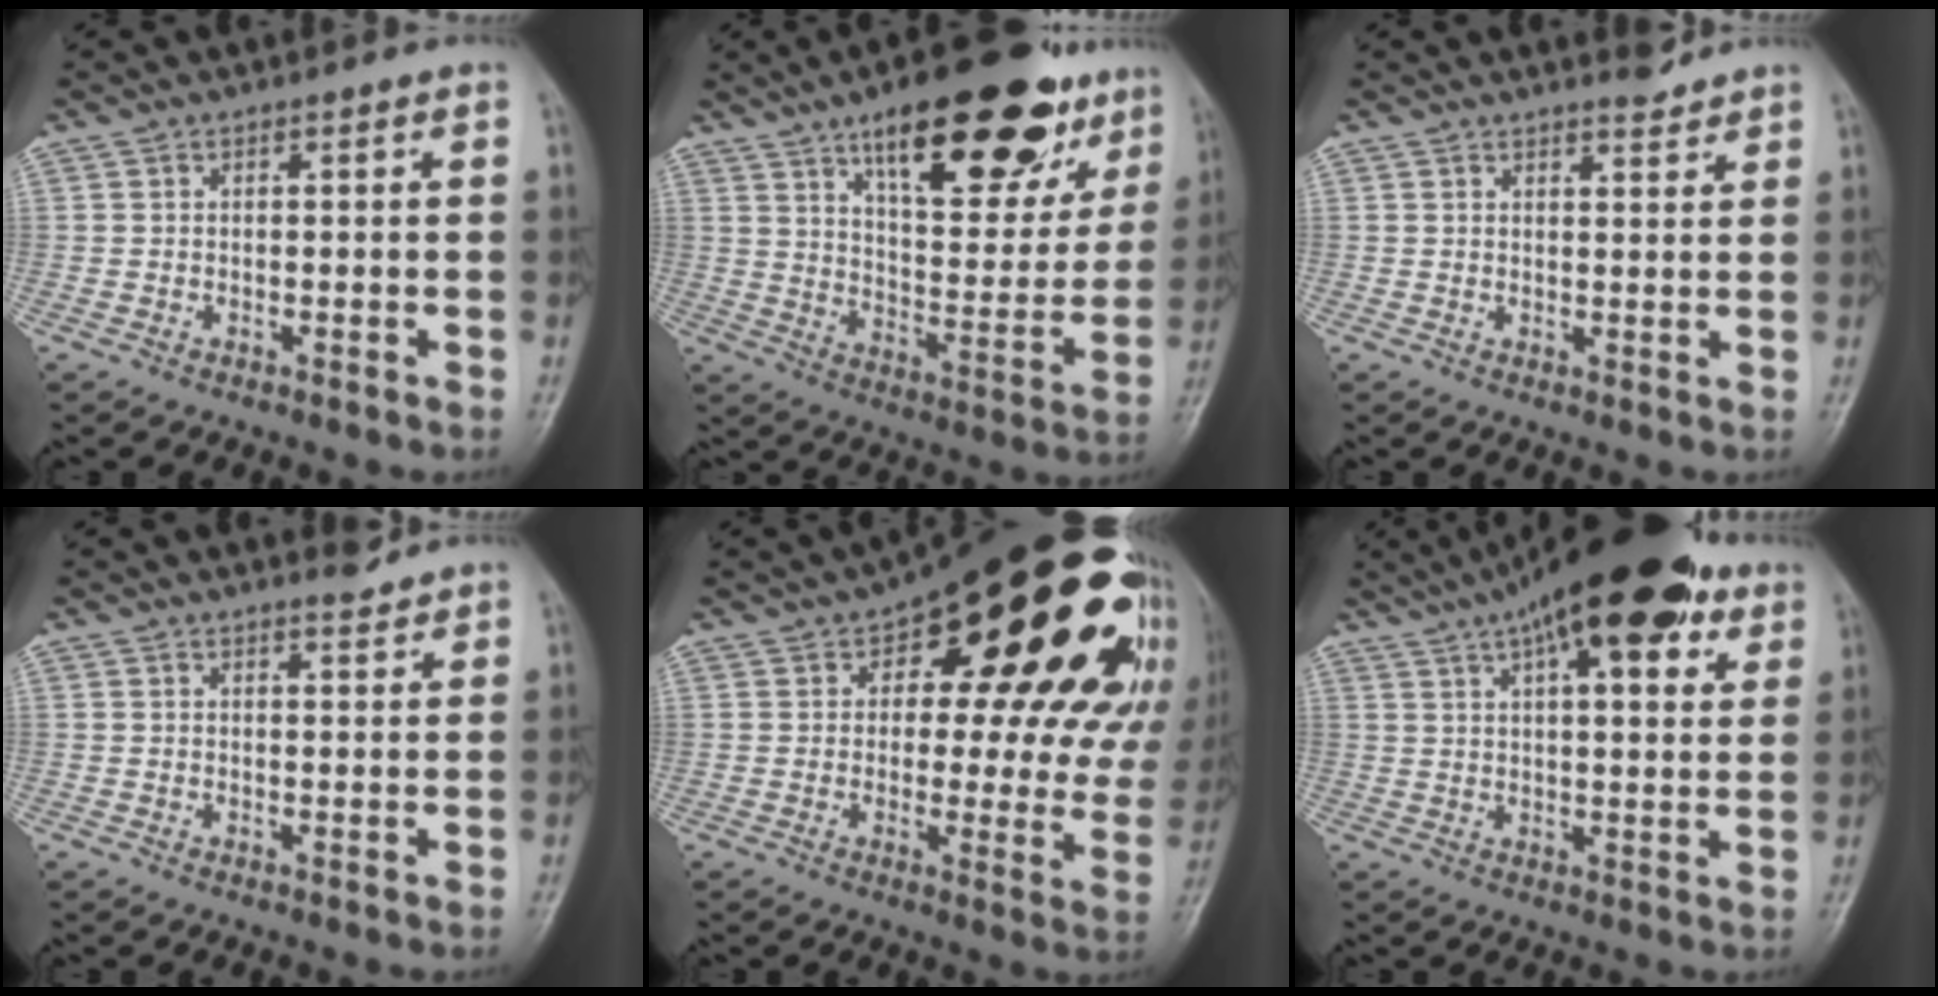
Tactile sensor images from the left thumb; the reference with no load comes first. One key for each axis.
{"total": 25.4, "fx": 14.9, "fy": 9.8, "fz": 18.1, "tx": -0.211, "ty": -0.044, "tz": 0.227}
{"total": 3.0, "fx": 2.7, "fy": 0.8, "fz": 1.0, "tx": -0.003, "ty": -0.021, "tz": 0.038}
{"total": 2.7, "fx": 2.6, "fy": 0.6, "fz": 0.6, "tx": 0.001, "ty": -0.022, "tz": 0.037}
{"total": 30.5, "fx": 14.3, "fy": 12.9, "fz": 23.6, "tx": -0.233, "ty": 0.007, "tz": 0.192}
{"total": 20.7, "fx": 11.8, "fy": 7.5, "fz": 15.3, "tx": -0.213, "ty": -0.001, "tz": 0.176}